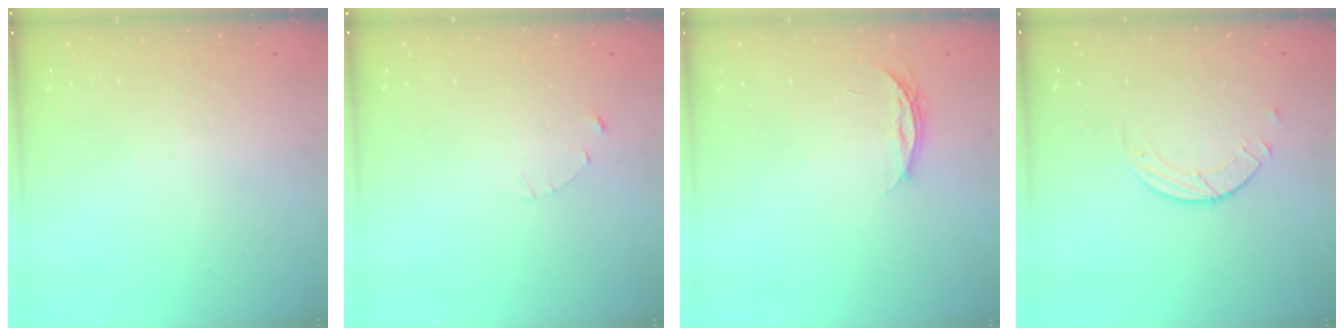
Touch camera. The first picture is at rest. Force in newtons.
{"total": 1.0, "press": 1.0, "slide": 0.2}
{"total": 3.8, "press": 3.8, "slide": 0.5}
{"total": 3.8, "press": 3.7, "slide": 0.4}